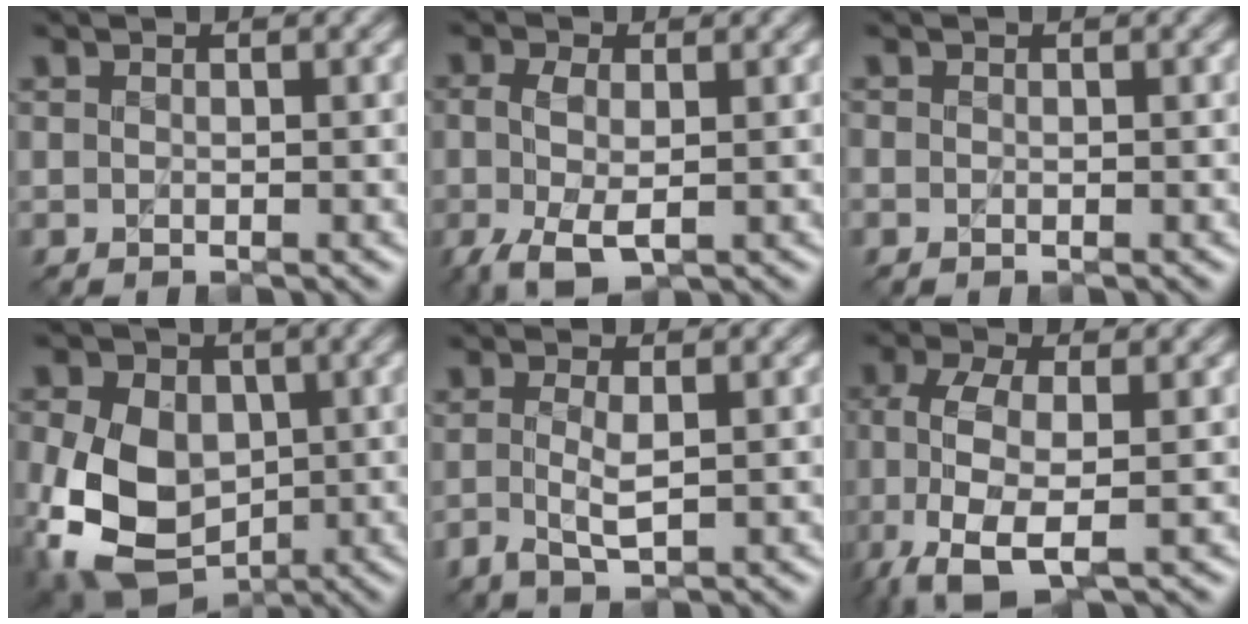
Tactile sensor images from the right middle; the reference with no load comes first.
{"total": 4.6, "force": [-1.4, 2.5, 3.6], "torque": [-0.091, -0.004, -0.027]}
{"total": 0.0}
{"total": 10.9, "force": [-1.4, 8.3, 7.0], "torque": [-0.156, -0.014, -0.025]}
{"total": 2.0, "force": [-0.1, 0.4, 2.0], "torque": [-0.043, -0.004, -0.001]}
{"total": 5.8, "force": [-2.1, 2.4, 4.9], "torque": [-0.114, -0.005, -0.045]}